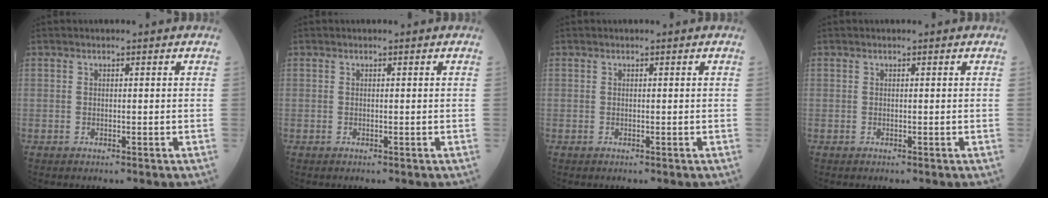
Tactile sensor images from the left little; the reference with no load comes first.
{"total": 0.0}
{"total": 0.0}
{"total": 0.0}